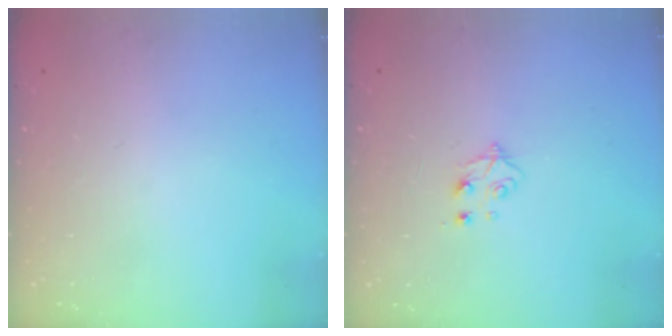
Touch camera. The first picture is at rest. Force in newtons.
{"total": 4.2, "press": 4.1, "slide": 0.8}